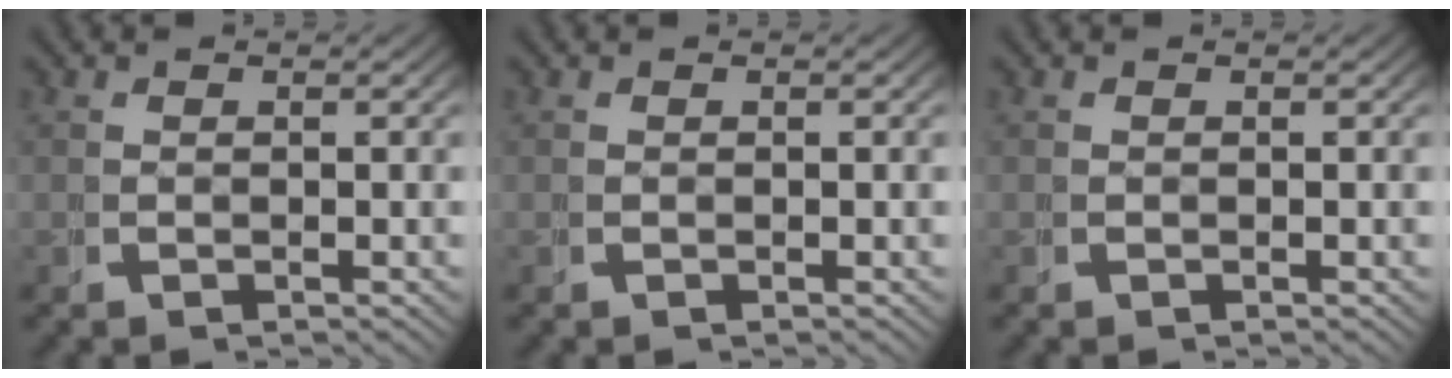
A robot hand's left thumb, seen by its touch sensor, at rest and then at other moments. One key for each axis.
{"total": 0.0}
{"total": 0.0}